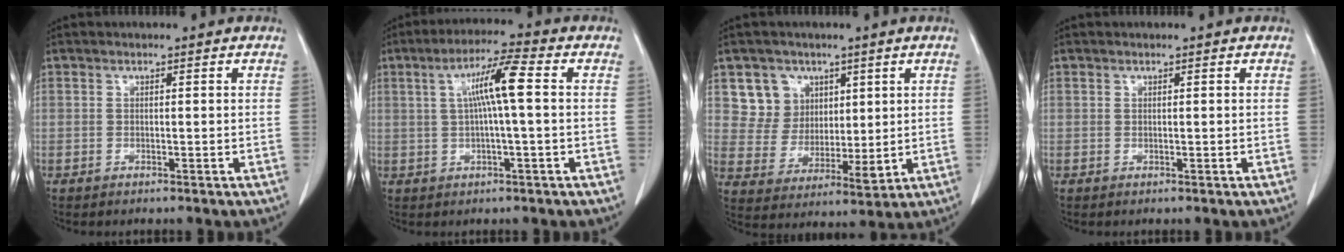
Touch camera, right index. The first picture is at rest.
{"total": 7.5, "force": [1.1, 0.1, 7.4], "torque": [-0.136, 0.015, 0.016]}
{"total": 8.1, "force": [4.0, 6.9, 1.6], "torque": [-0.034, 0.014, 0.086]}
{"total": 0.0}